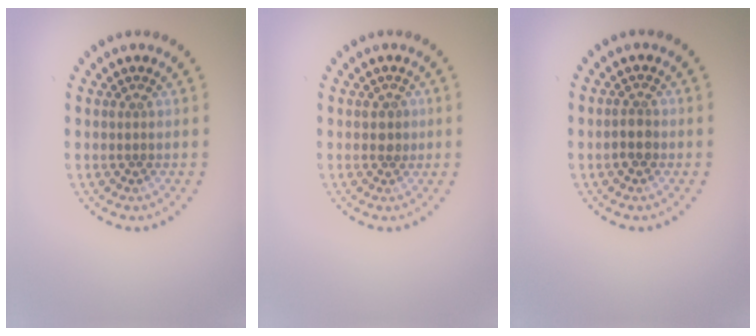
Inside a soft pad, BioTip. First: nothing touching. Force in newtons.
{"total": 1.1, "press": 1.0, "slide": 0.5}
{"total": 1.5, "press": 1.5, "slide": 0.5}